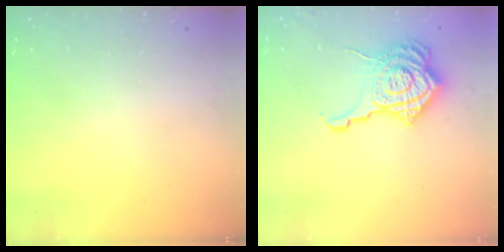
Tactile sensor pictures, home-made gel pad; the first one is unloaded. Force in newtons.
{"total": 15.8, "press": 15.8, "slide": 1.2}